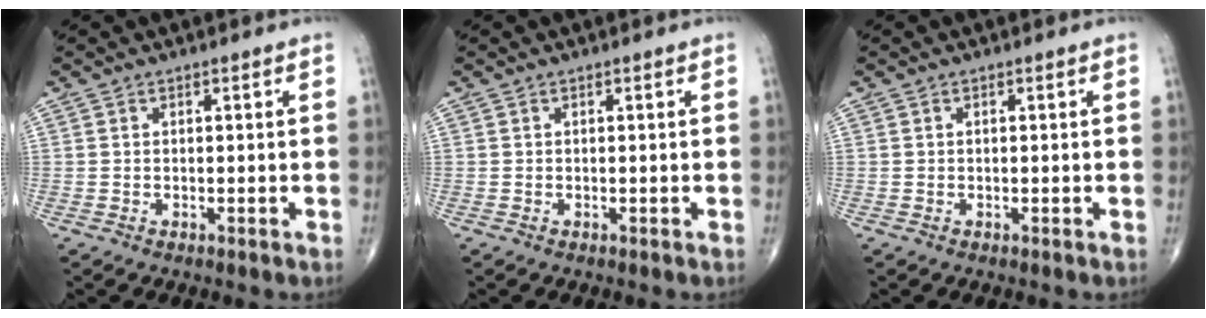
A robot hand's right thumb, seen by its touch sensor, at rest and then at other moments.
{"total": 0.0}
{"total": 0.0}